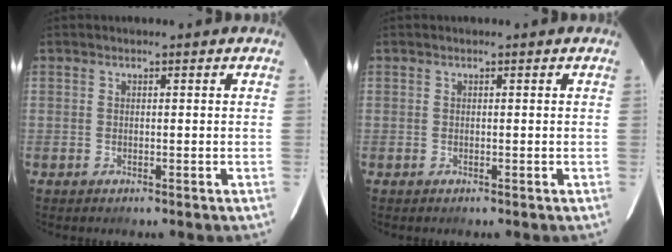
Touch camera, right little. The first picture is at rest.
{"total": 0.0}